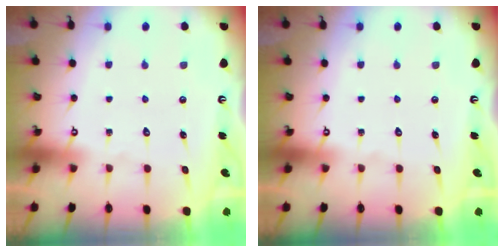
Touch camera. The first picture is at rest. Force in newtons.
{"total": 0.0}